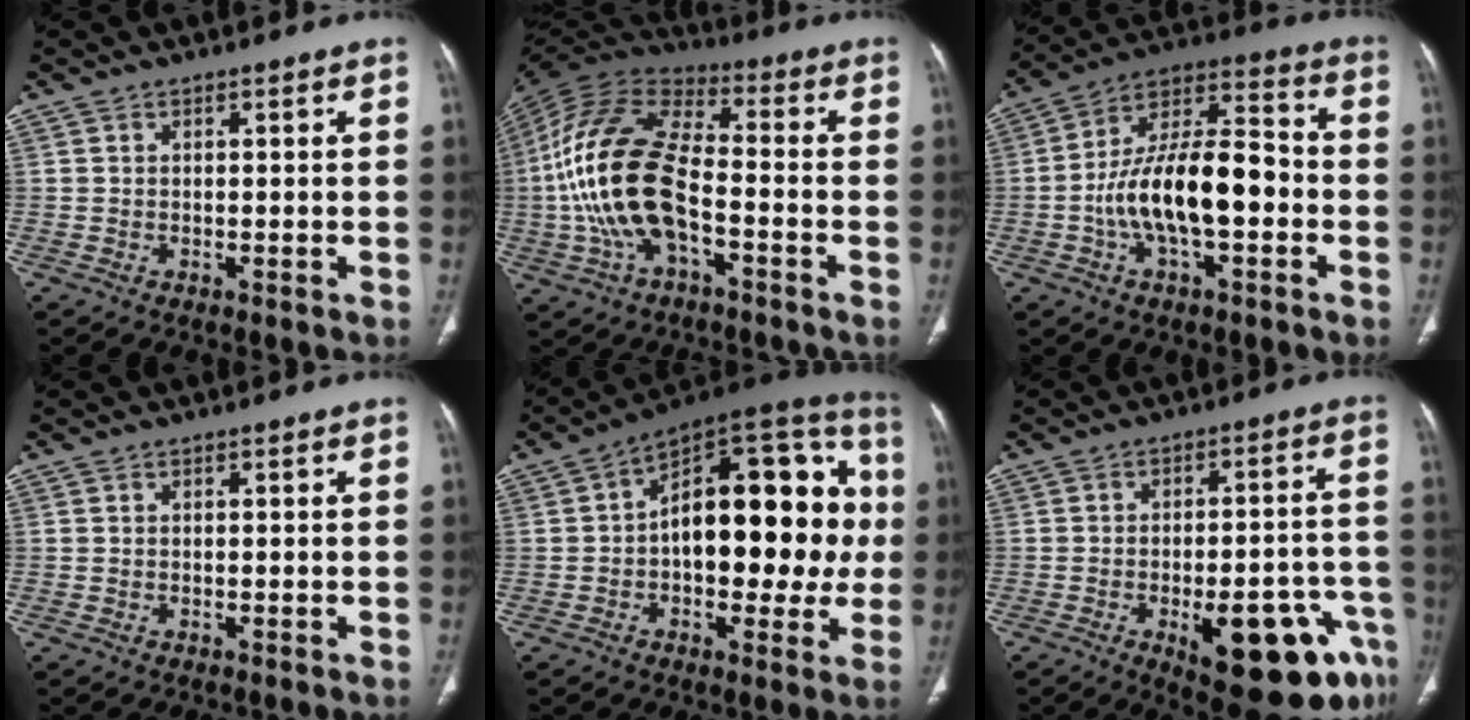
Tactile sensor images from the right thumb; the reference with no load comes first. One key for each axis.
{"total": 19.8, "fx": -3.7, "fy": 9.8, "fz": 16.8, "tx": -0.344, "ty": 0.031, "tz": -0.071}
{"total": 17.8, "fx": -3.5, "fy": 7.9, "fz": 15.5, "tx": -0.265, "ty": 0.044, "tz": -0.066}
{"total": 0.0}
{"total": 25.7, "fx": 0.3, "fy": 13.3, "fz": 22.0, "tx": -0.270, "ty": 0.044, "tz": -0.003}
{"total": 19.5, "fx": -8.8, "fy": 6.9, "fz": 15.9, "tx": -0.143, "ty": 0.037, "tz": -0.103}